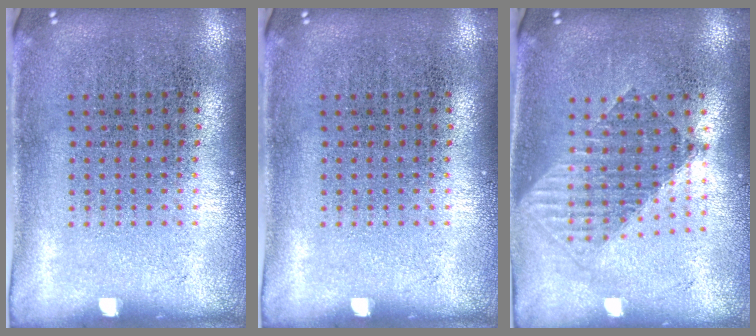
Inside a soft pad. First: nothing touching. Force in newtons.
{"total": 0.0}
{"total": 1.5, "press": 1.2, "slide": 0.8}